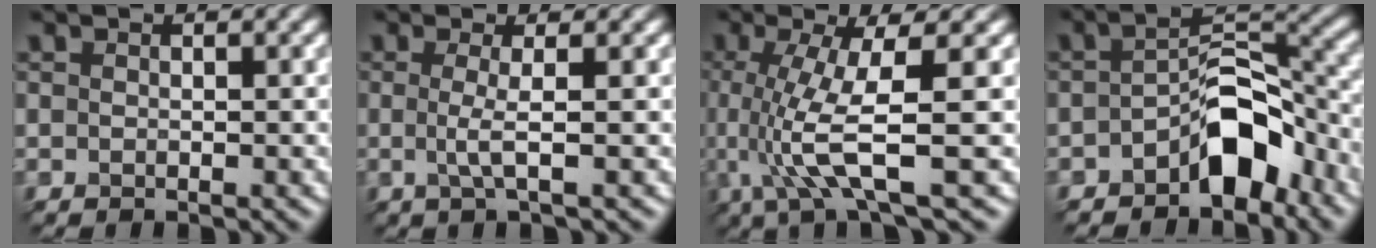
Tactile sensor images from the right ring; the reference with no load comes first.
{"total": 1.3, "force": [-0.1, -0.2, 1.3], "torque": [-0.038, -0.001, 0.007]}
{"total": 5.9, "force": [-0.7, 0.5, 5.9], "torque": [-0.128, 0.003, 0.003]}
{"total": 5.3, "force": [-3.7, 2.0, 3.3], "torque": [-0.051, 0.019, -0.056]}